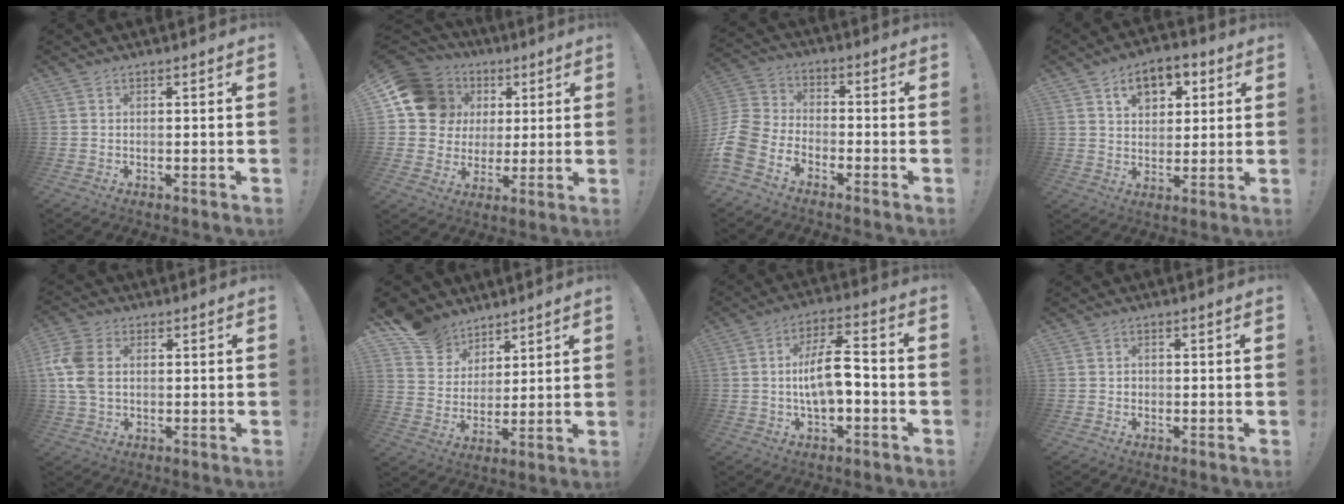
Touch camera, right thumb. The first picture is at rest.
{"total": 15.1, "force": [5.3, 12.9, 5.8], "torque": [-0.088, -0.015, 0.125]}
{"total": 11.1, "force": [-6.9, 7.0, 5.1], "torque": [-0.119, 0.034, -0.127]}
{"total": 9.8, "force": [4.8, 6.9, 5.1], "torque": [-0.065, -0.013, 0.087]}
{"total": 10.5, "force": [1.4, 7.5, 7.2], "torque": [-0.154, -0.003, 0.027]}
{"total": 10.9, "force": [8.2, 7.1, 1.6], "torque": [-0.031, -0.064, 0.162]}
{"total": 11.5, "force": [-1.8, 4.3, 10.6], "torque": [-0.191, 0.015, -0.033]}
{"total": 1.1, "force": [-0.2, 1.0, 0.3], "torque": [-0.007, 0.004, -0.005]}